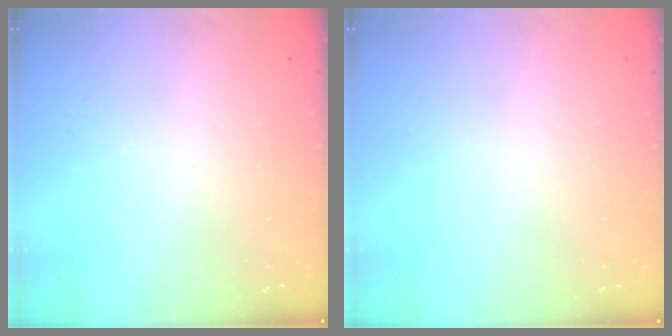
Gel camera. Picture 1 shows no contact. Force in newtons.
{"total": 0.0}